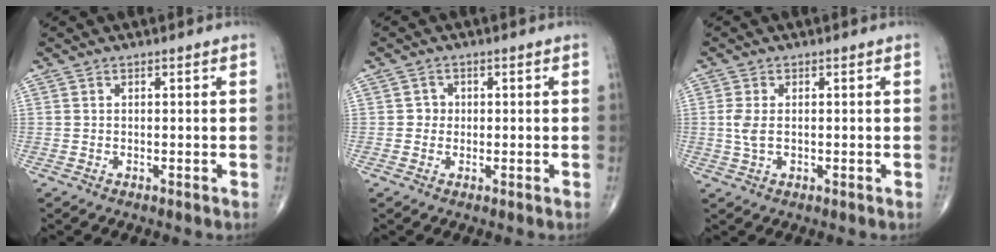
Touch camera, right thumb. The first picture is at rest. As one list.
[{"total": 1.9, "force": [0.0, 1.8, 0.5], "torque": [0.005, 0.006, -0.005]}, {"total": 3.4, "force": [0.0, 1.9, 2.8], "torque": [-0.071, -0.001, 0.001]}]